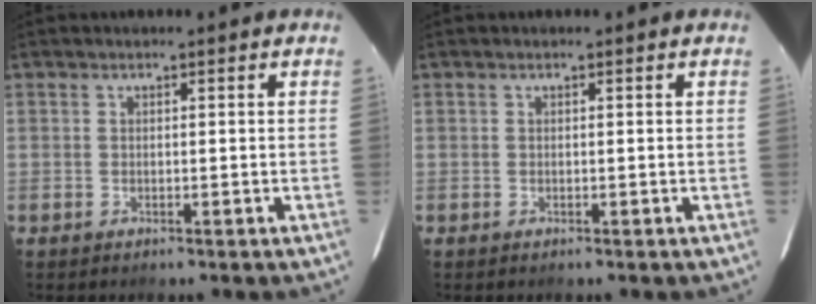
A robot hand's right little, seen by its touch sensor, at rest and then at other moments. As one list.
[{"total": 0.0}]